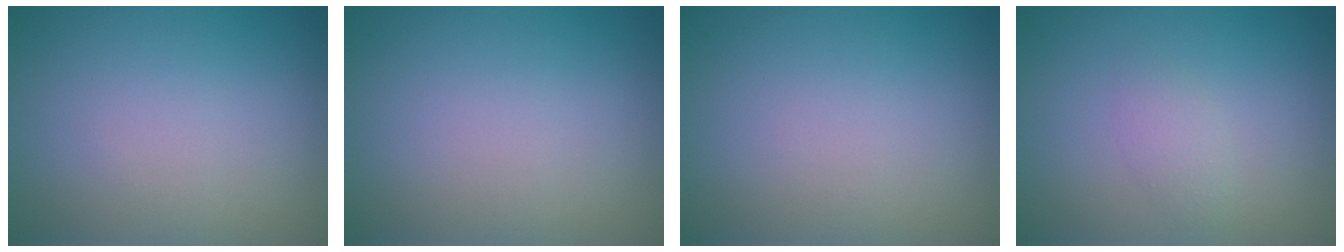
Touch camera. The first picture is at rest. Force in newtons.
{"total": 0.0}
{"total": 0.0}
{"total": 1.2, "press": 1.2, "slide": 0.1}